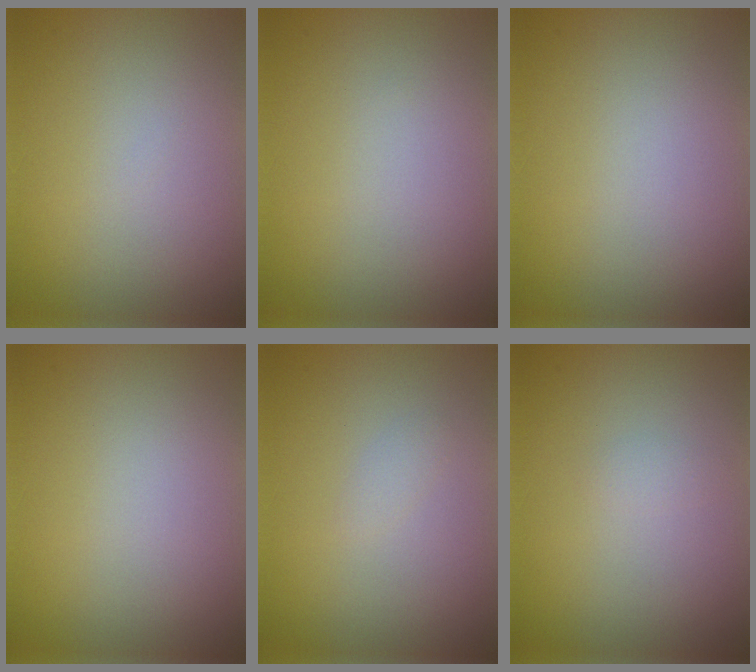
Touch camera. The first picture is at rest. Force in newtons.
{"total": 0.0}
{"total": 0.0}
{"total": 0.0}
{"total": 0.6, "press": 0.6, "slide": 0.0}
{"total": 0.7, "press": 0.7, "slide": 0.0}